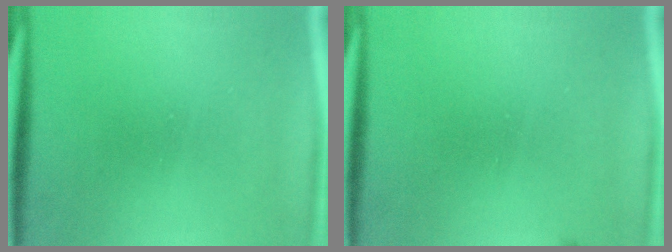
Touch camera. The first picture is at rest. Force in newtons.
{"total": 0.9}